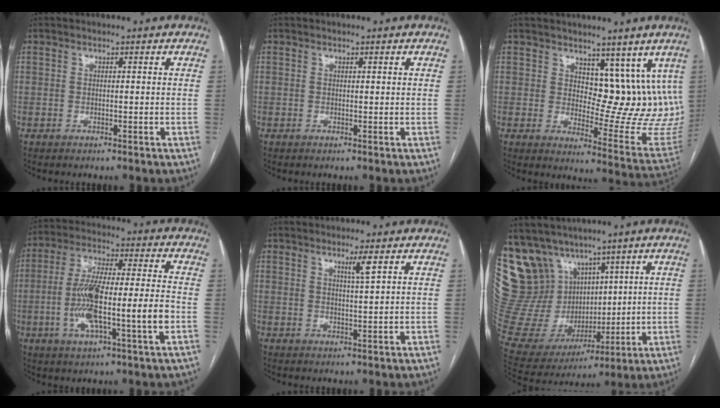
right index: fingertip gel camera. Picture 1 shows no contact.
{"total": 0.0}
{"total": 12.0, "force": [6.9, 6.0, 7.8], "torque": [-0.082, -0.016, 0.104]}
{"total": 14.0, "force": [-3.1, 1.3, 13.6], "torque": [-0.262, 0.006, -0.055]}
{"total": 2.3, "force": [1.4, -0.6, 1.7], "torque": [-0.034, -0.007, 0.027]}
{"total": 25.1, "force": [13.0, 18.0, 11.8], "torque": [-0.298, 0.072, 0.274]}